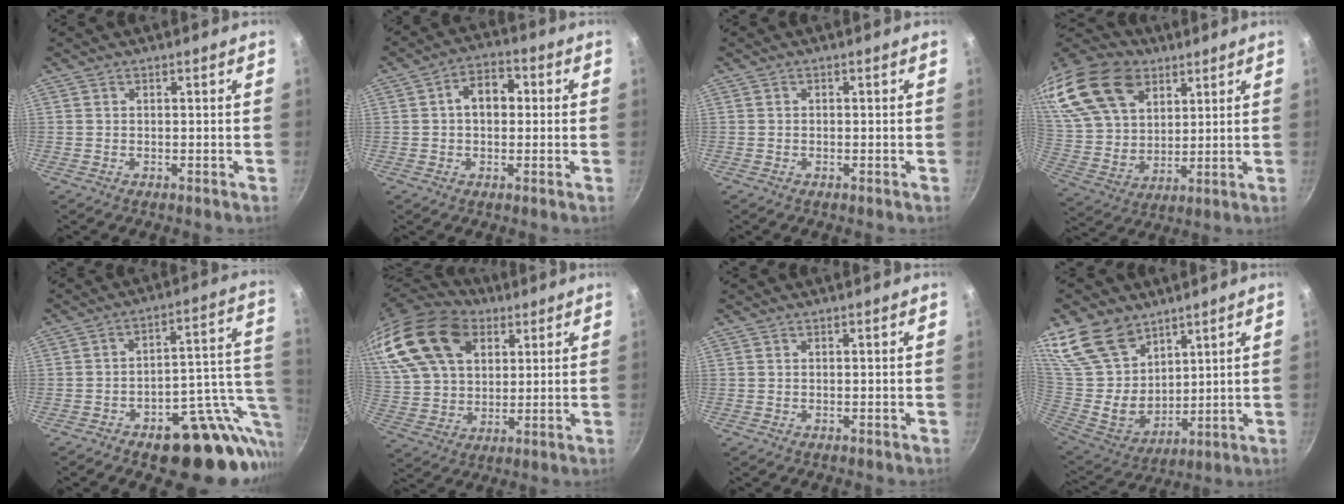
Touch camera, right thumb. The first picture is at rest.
{"total": 7.4, "force": [0.8, 5.2, 5.3], "torque": [-0.049, 0.020, 0.002]}
{"total": 0.6, "force": [-0.1, 0.5, 0.2], "torque": [-0.003, 0.003, -0.002]}
{"total": 23.4, "force": [12.6, 15.6, 12.1], "torque": [-0.232, -0.037, 0.251]}
{"total": 18.3, "force": [-7.3, 9.9, 13.6], "torque": [-0.103, 0.038, -0.093]}
{"total": 23.7, "force": [11.9, 15.6, 13.5], "torque": [-0.271, -0.005, 0.222]}
{"total": 0.0}
{"total": 18.6, "force": [11.7, 12.2, 7.7], "torque": [-0.125, -0.058, 0.240]}